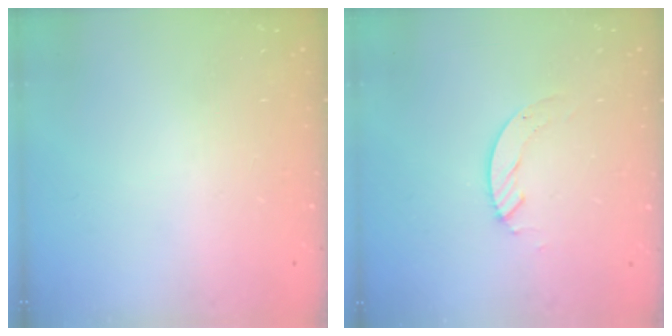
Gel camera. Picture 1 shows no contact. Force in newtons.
{"total": 3.5, "press": 3.5, "slide": 0.4}